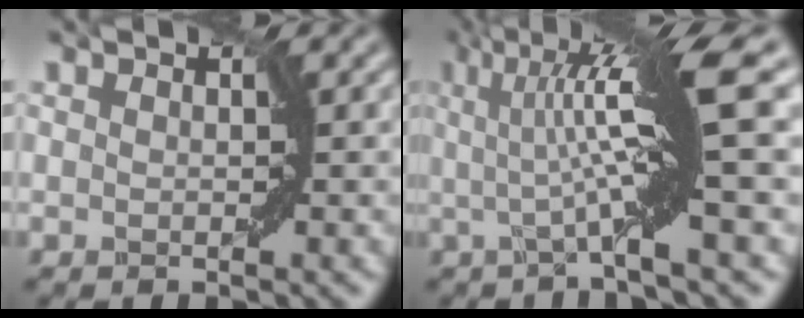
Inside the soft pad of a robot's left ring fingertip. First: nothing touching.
{"total": 9.1, "force": [1.4, 1.2, 8.9], "torque": [-0.131, 0.007, 0.016]}